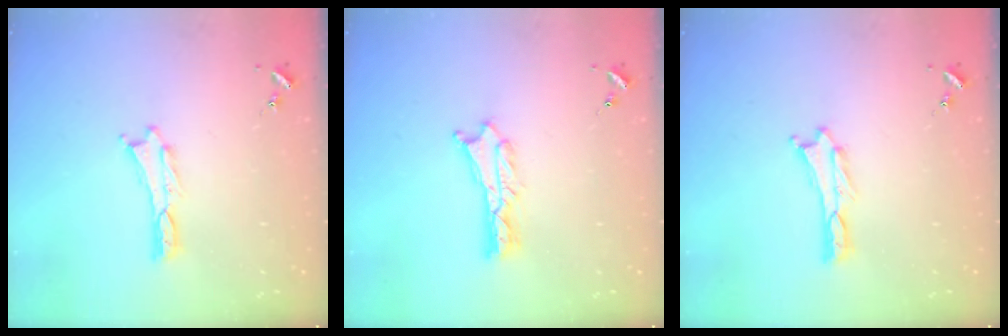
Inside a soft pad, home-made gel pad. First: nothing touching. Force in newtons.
{"total": 1.8, "press": 1.7, "slide": 0.2}
{"total": 0.0}